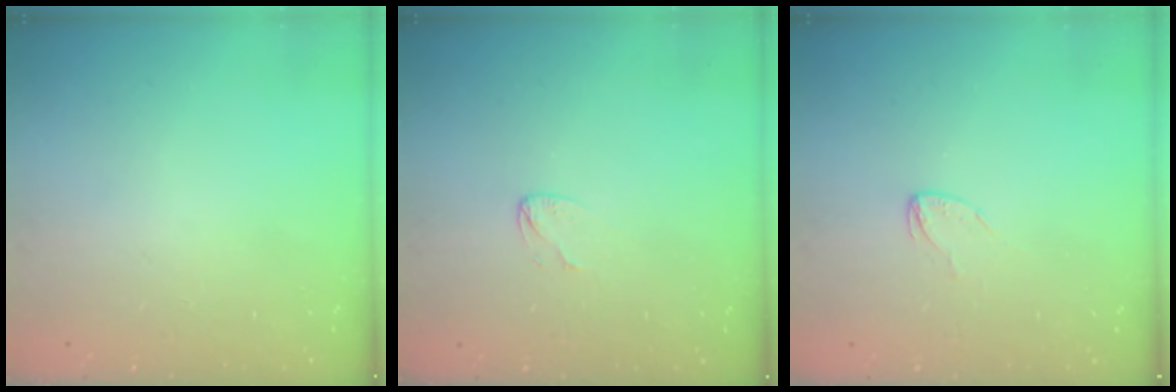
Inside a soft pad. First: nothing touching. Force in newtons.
{"total": 3.6, "press": 3.6, "slide": 0.3}
{"total": 3.3, "press": 3.3, "slide": 0.3}